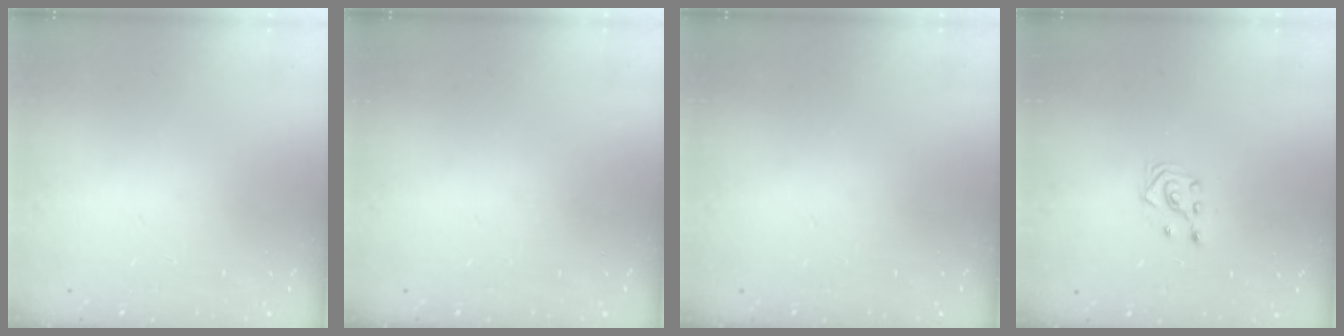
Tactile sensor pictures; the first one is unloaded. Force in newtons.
{"total": 0.0}
{"total": 0.0}
{"total": 3.0, "press": 2.8, "slide": 1.0}